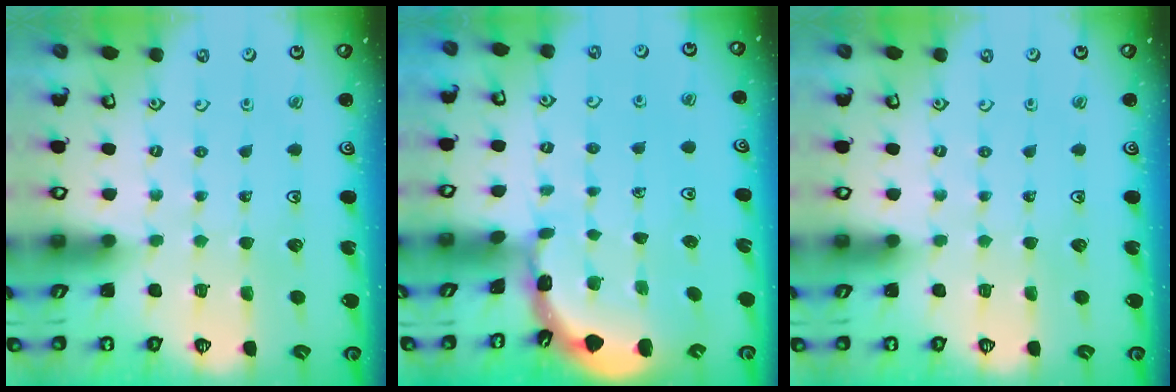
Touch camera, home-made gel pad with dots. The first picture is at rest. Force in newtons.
{"total": 1.7, "press": 1.7, "slide": 0.1}
{"total": 0.0}